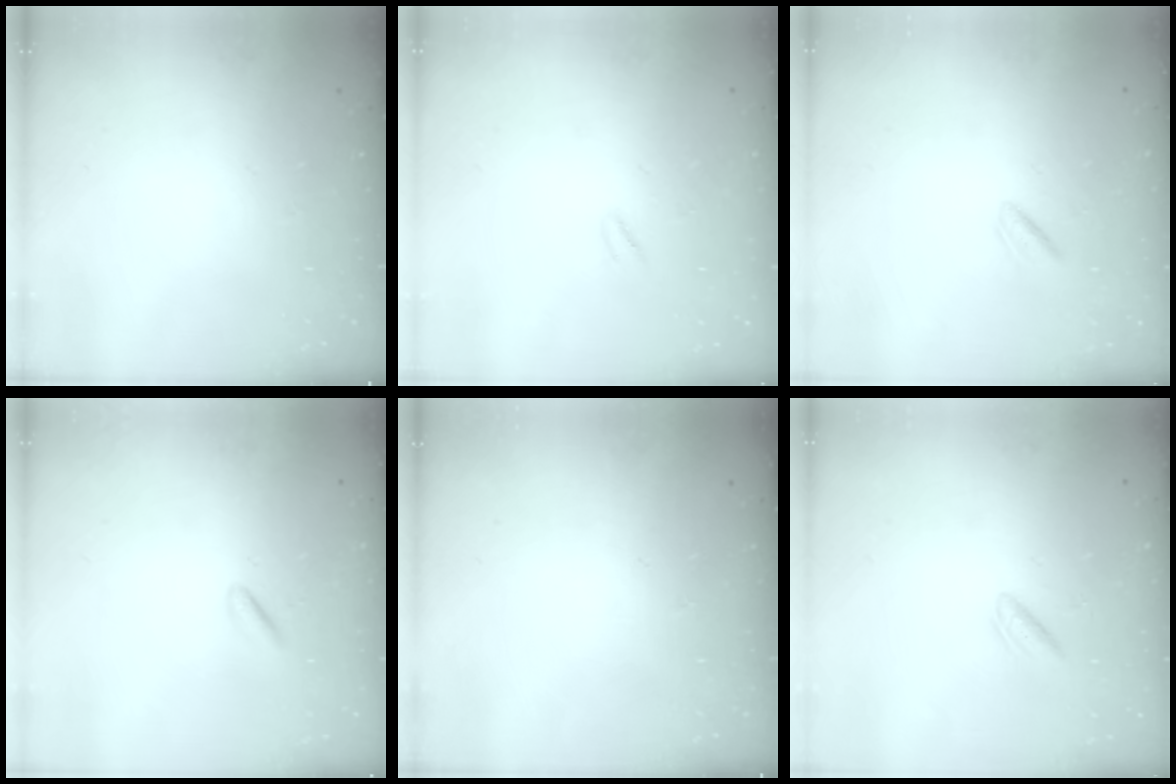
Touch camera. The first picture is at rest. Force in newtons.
{"total": 1.1, "press": 0.8, "slide": 0.6}
{"total": 0.8, "press": 0.4, "slide": 0.7}
{"total": 2.2, "press": 2.0, "slide": 0.9}
{"total": 0.0}
{"total": 2.1, "press": 1.9, "slide": 0.9}